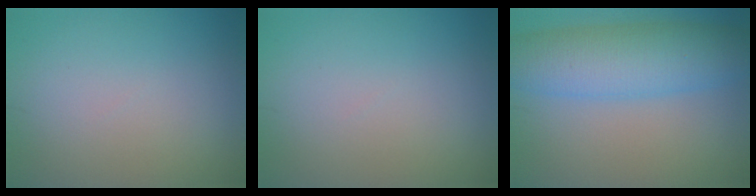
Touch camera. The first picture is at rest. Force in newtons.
{"total": 0.0}
{"total": 8.5, "press": 8.5, "slide": 0.1}